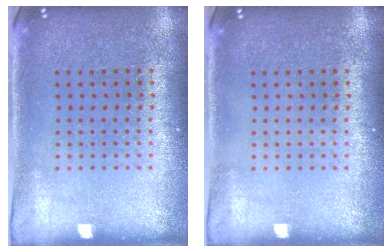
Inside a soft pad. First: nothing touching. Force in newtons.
{"total": 0.0}